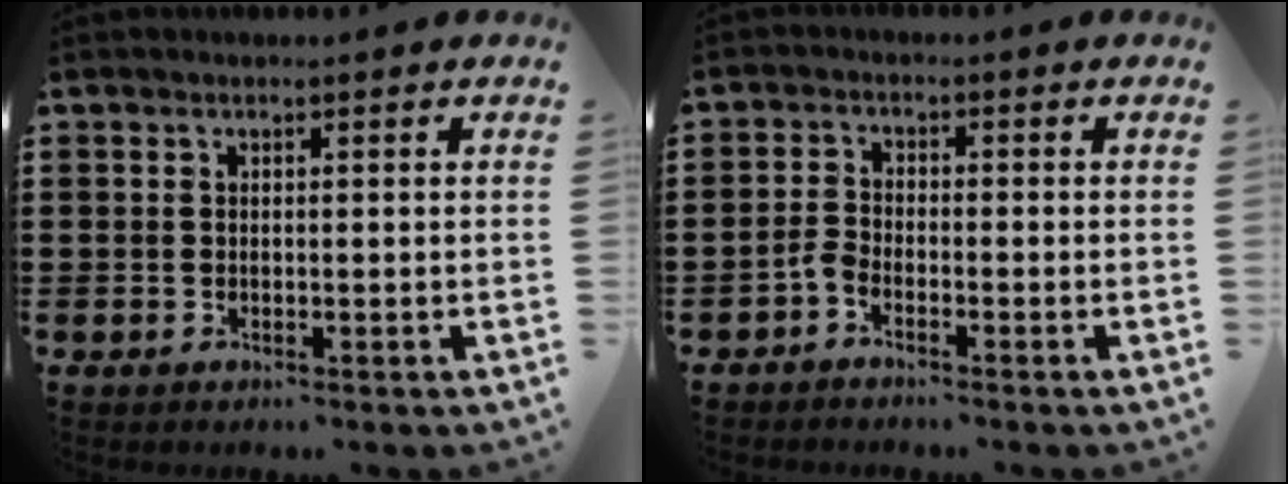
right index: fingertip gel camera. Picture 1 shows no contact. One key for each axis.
{"total": 2.0, "fx": -1.7, "fy": 0.6, "fz": 0.9, "tx": -0.027, "ty": 0.003, "tz": -0.036}